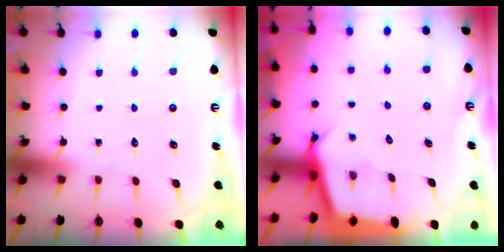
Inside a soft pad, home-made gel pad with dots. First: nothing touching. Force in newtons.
{"total": 2.7, "press": 2.7, "slide": 0.1}